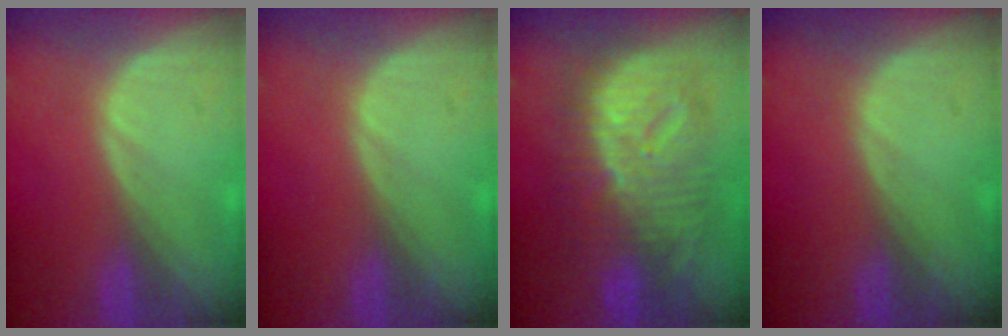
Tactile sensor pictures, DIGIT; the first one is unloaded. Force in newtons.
{"total": 0.0}
{"total": 12.1, "press": 12.0, "slide": 1.2}
{"total": 0.0}